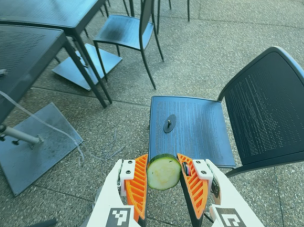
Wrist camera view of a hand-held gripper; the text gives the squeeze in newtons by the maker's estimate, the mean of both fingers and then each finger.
{"total": 12.0, "left": 11.8, "right": 12.1}